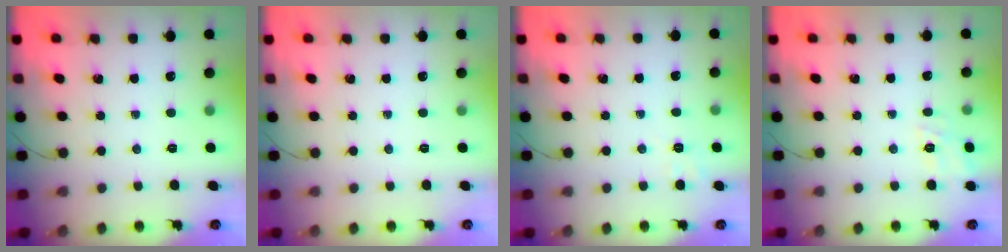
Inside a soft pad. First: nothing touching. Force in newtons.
{"total": 0.0}
{"total": 2.9, "press": 2.2, "slide": 1.9}
{"total": 10.1, "press": 10.0, "slide": 1.5}